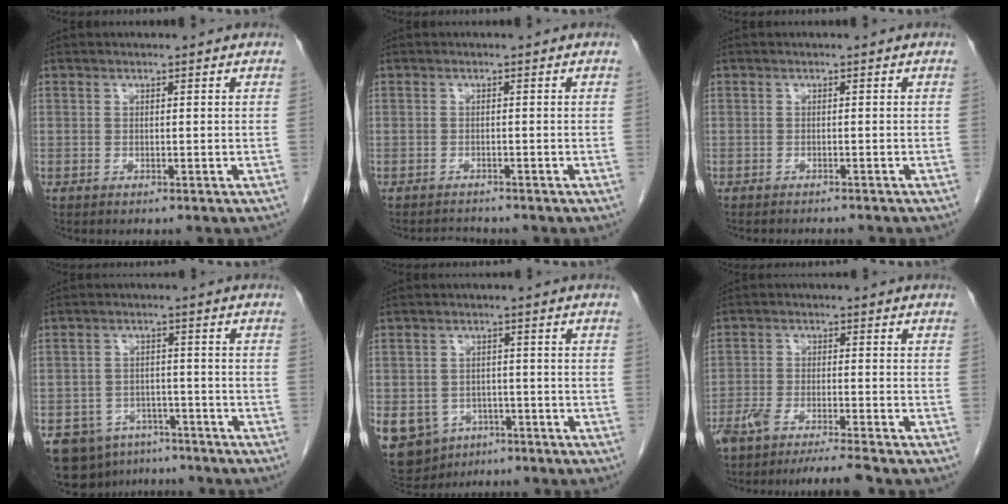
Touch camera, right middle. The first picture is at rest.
{"total": 1.6, "force": [-1.5, 0.2, -0.2], "torque": [0.001, -0.009, -0.022]}
{"total": 3.7, "force": [-3.5, 0.5, 1.2], "torque": [-0.012, -0.005, -0.042]}
{"total": 9.3, "force": [-6.7, 5.9, 2.7], "torque": [-0.046, 0.009, -0.098]}
{"total": 14.0, "force": [-6.7, 11.3, 5.0], "torque": [-0.143, 0.001, -0.087]}
{"total": 7.8, "force": [-6.8, -0.5, 3.8], "torque": [-0.056, -0.014, -0.112]}